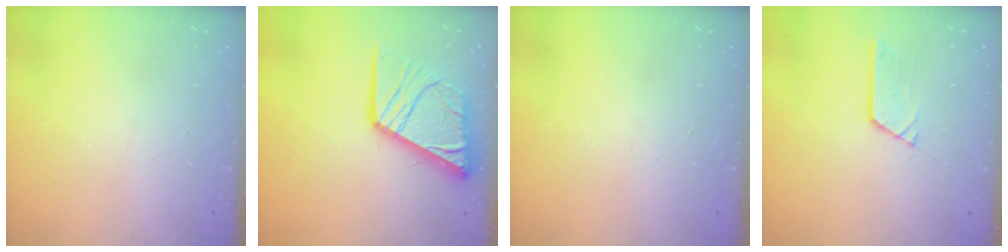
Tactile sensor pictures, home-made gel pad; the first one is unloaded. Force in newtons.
{"total": 15.7, "press": 15.6, "slide": 1.9}
{"total": 0.0}
{"total": 2.7, "press": 2.7, "slide": 0.0}